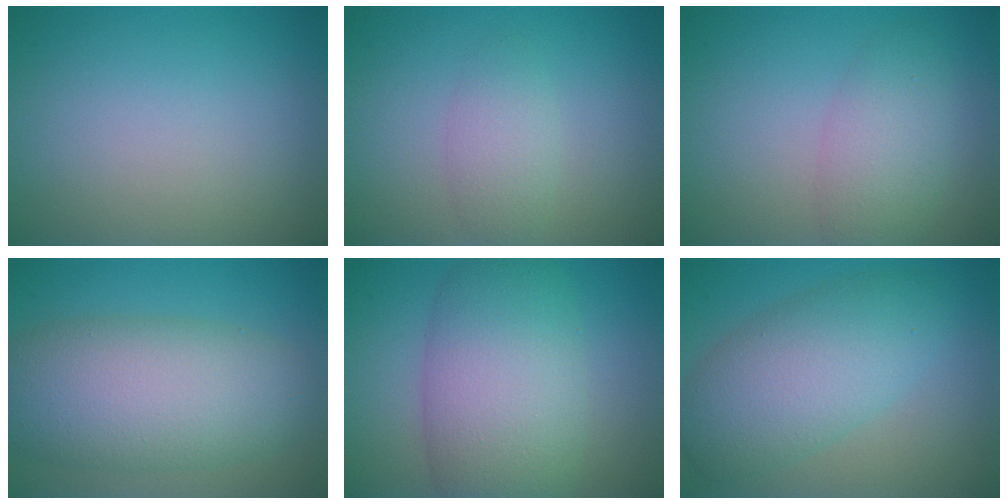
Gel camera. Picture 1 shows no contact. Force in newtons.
{"total": 1.2, "press": 1.2, "slide": 0.2}
{"total": 3.6, "press": 3.6, "slide": 0.2}
{"total": 9.5, "press": 9.5, "slide": 0.4}
{"total": 9.2, "press": 9.2, "slide": 0.2}
{"total": 6.9, "press": 6.9, "slide": 0.1}